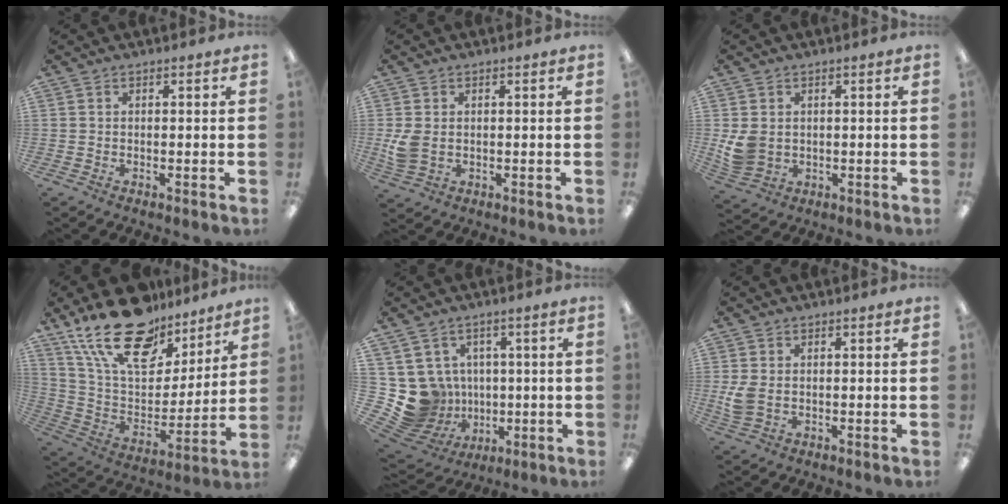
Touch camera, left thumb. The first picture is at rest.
{"total": 4.6, "force": [0.3, 3.5, 3.1], "torque": [-0.062, -0.002, 0.005]}
{"total": 5.7, "force": [0.8, 4.7, 3.1], "torque": [-0.063, 0.003, 0.019]}
{"total": 22.3, "force": [16.1, 10.7, 11.2], "torque": [-0.209, -0.094, 0.292]}
{"total": 11.1, "force": [-0.5, 10.8, 2.4], "torque": [-0.094, -0.010, 0.012]}
{"total": 4.3, "force": [0.1, 3.1, 3.1], "torque": [-0.070, -0.003, -0.002]}